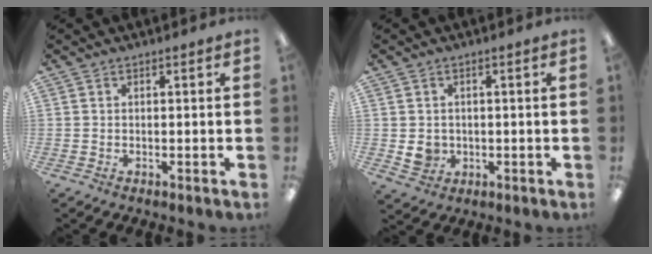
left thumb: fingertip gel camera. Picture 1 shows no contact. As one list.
[{"total": 4.1, "force": [0.0, 3.9, 1.3], "torque": [-0.010, 0.001, 0.003]}]